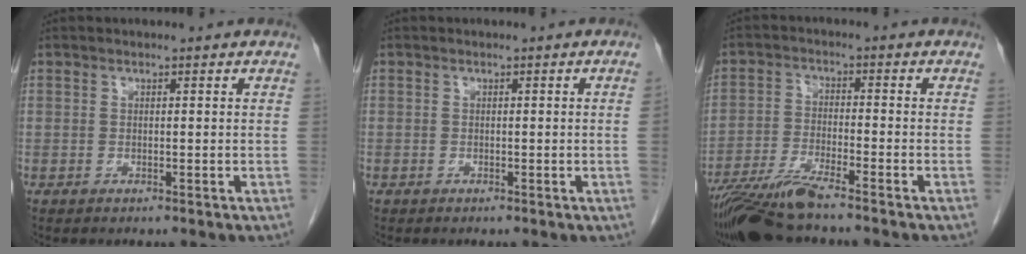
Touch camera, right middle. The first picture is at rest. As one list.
[{"total": 0.7, "force": [-0.1, -0.3, 0.6], "torque": [0.002, 0.002, -0.001]}, {"total": 8.9, "force": [-7.5, -0.3, 4.8], "torque": [-0.087, -0.025, -0.138]}]